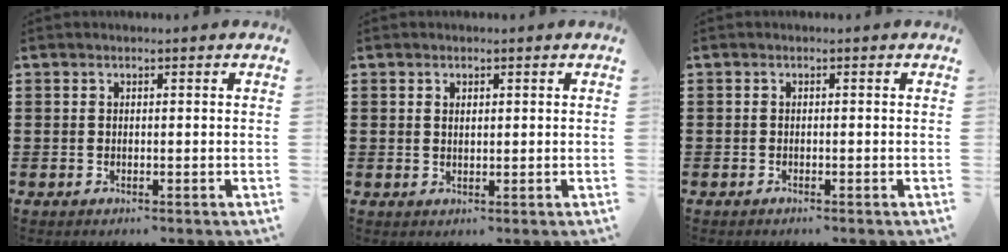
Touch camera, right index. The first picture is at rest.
{"total": 0.7, "force": [0.2, 0.4, 0.5], "torque": [-0.010, 0.003, 0.004]}
{"total": 0.6, "force": [-0.6, 0.1, 0.0], "torque": [0.000, -0.001, -0.012]}